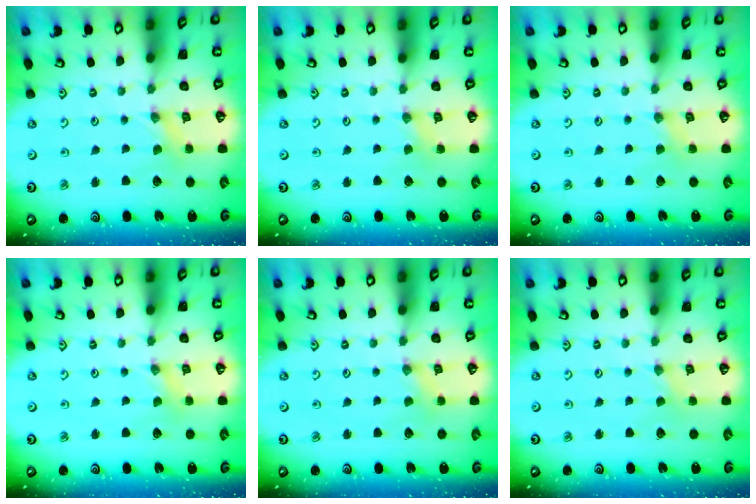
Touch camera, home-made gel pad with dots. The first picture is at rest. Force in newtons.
{"total": 2.4, "press": 2.4, "slide": 0.4}
{"total": 2.3, "press": 2.3, "slide": 0.4}
{"total": 0.0}
{"total": 2.2, "press": 2.2, "slide": 0.5}
{"total": 0.0}